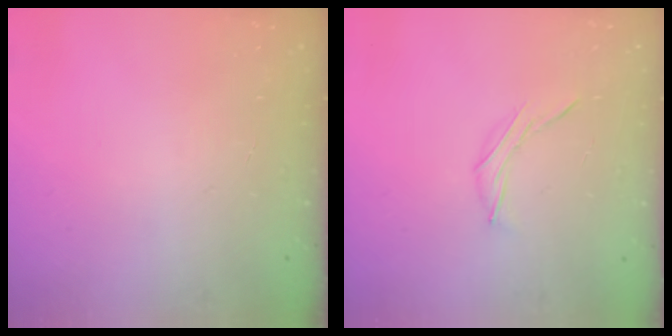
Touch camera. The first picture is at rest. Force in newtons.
{"total": 5.5, "press": 5.4, "slide": 1.2}